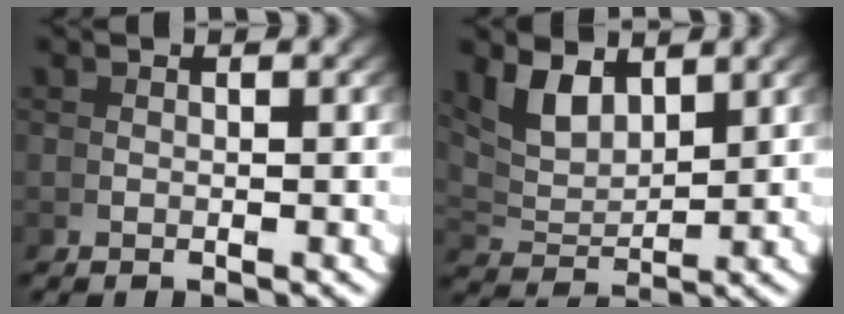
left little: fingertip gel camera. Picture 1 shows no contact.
{"total": 4.7, "force": [2.3, 2.6, 3.2], "torque": [-0.077, -0.013, 0.053]}